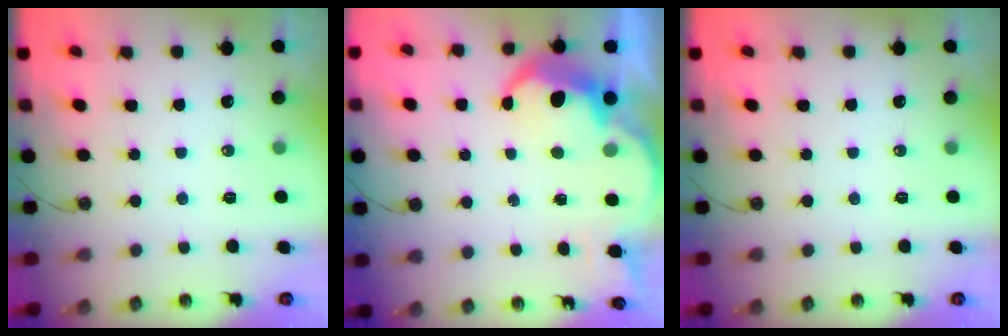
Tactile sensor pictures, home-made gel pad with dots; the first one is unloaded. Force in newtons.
{"total": 8.2, "press": 8.1, "slide": 0.4}
{"total": 0.0}